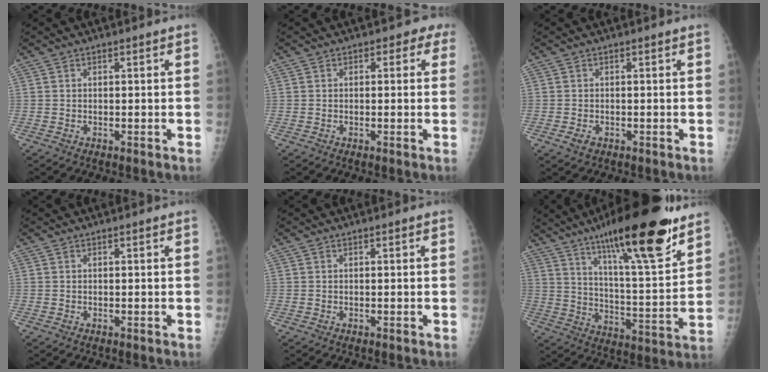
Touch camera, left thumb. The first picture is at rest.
{"total": 2.1, "force": [1.0, 1.6, 1.1], "torque": [0.013, 0.001, 0.003]}
{"total": 1.6, "force": [-0.1, 0.9, 1.2], "torque": [-0.020, 0.005, 0.002]}
{"total": 0.0}
{"total": 0.0}
{"total": 24.8, "force": [16.3, 4.6, 18.1], "torque": [-0.264, -0.066, 0.263]}